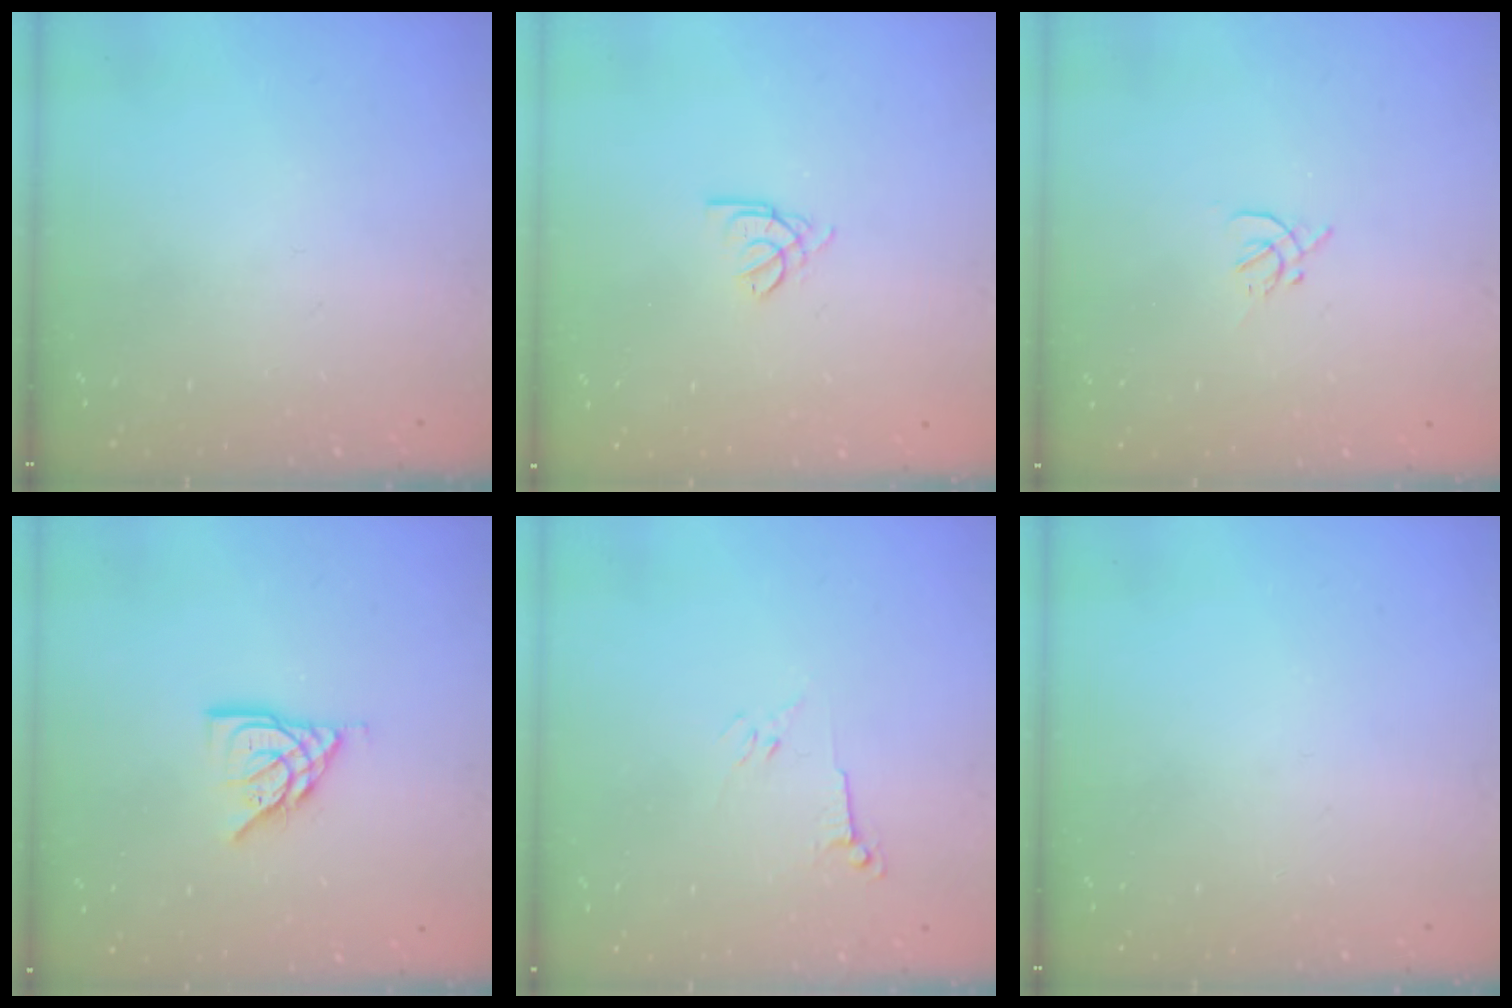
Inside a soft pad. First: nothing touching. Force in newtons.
{"total": 2.5, "press": 2.5, "slide": 0.5}
{"total": 1.9, "press": 1.8, "slide": 0.5}
{"total": 9.2, "press": 9.2, "slide": 0.4}
{"total": 3.0, "press": 2.9, "slide": 0.8}
{"total": 0.0}